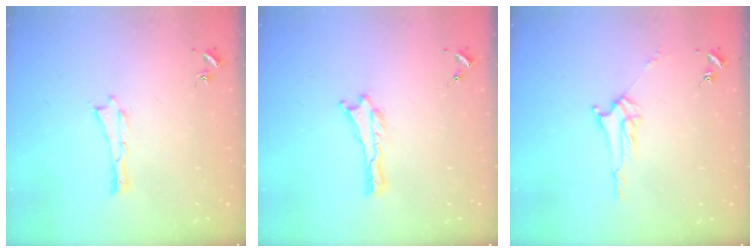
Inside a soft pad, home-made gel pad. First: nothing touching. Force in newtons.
{"total": 0.0}
{"total": 3.0, "press": 3.0, "slide": 0.3}